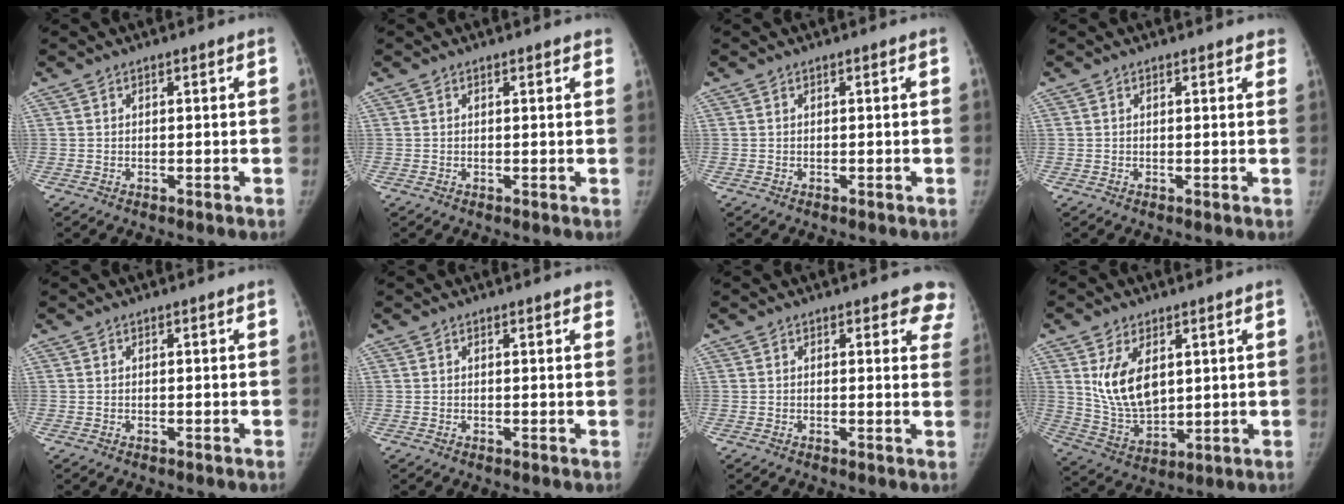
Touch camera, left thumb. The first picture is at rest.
{"total": 1.7, "force": [1.3, 0.6, 0.9], "torque": [0.001, 0.002, 0.013]}
{"total": 0.0}
{"total": 2.5, "force": [2.0, 1.1, 1.1], "torque": [0.014, 0.000, 0.012]}
{"total": 0.0}
{"total": 2.4, "force": [1.9, 0.8, 1.2], "torque": [0.004, 0.001, 0.015]}
{"total": 6.0, "force": [4.9, 2.8, 2.1], "torque": [0.023, -0.019, 0.031]}
{"total": 11.7, "force": [3.6, 7.0, 8.7], "torque": [-0.136, -0.021, 0.083]}